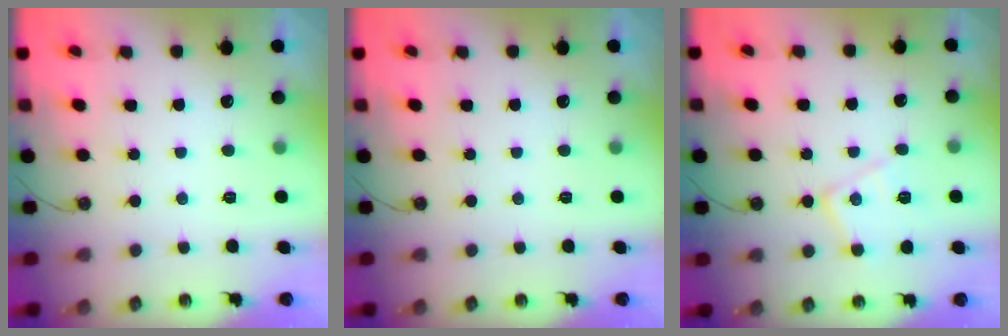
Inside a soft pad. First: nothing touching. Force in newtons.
{"total": 0.0}
{"total": 12.0, "press": 11.9, "slide": 0.9}